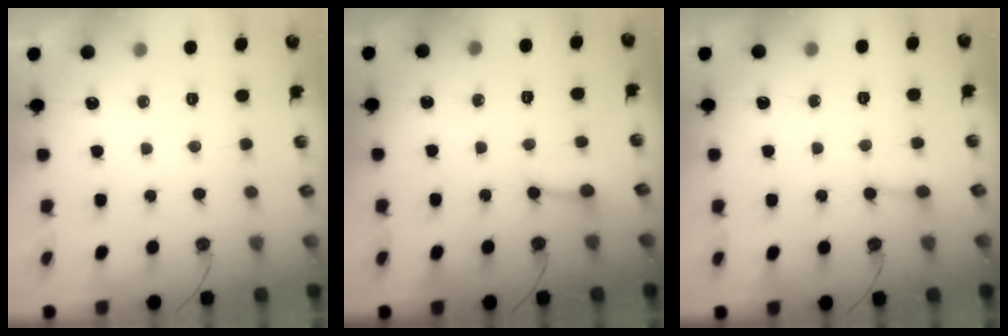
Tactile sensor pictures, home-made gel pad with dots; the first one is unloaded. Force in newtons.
{"total": 3.3, "press": 3.2, "slide": 0.4}
{"total": 2.7, "press": 2.7, "slide": 0.5}